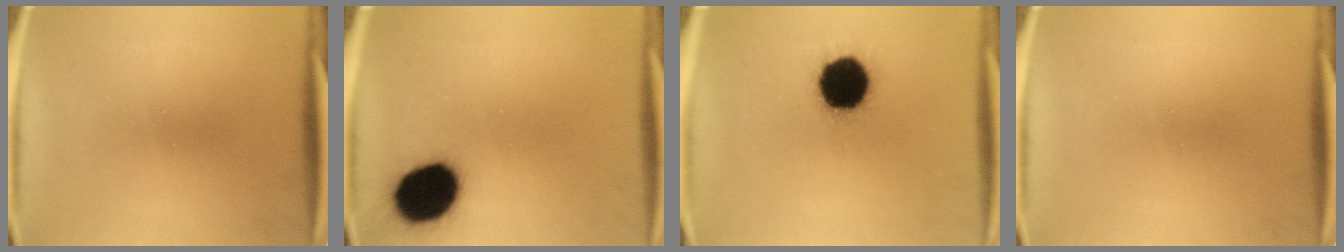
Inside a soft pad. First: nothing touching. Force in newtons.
{"total": 16.5}
{"total": 18.4}
{"total": 0.0}